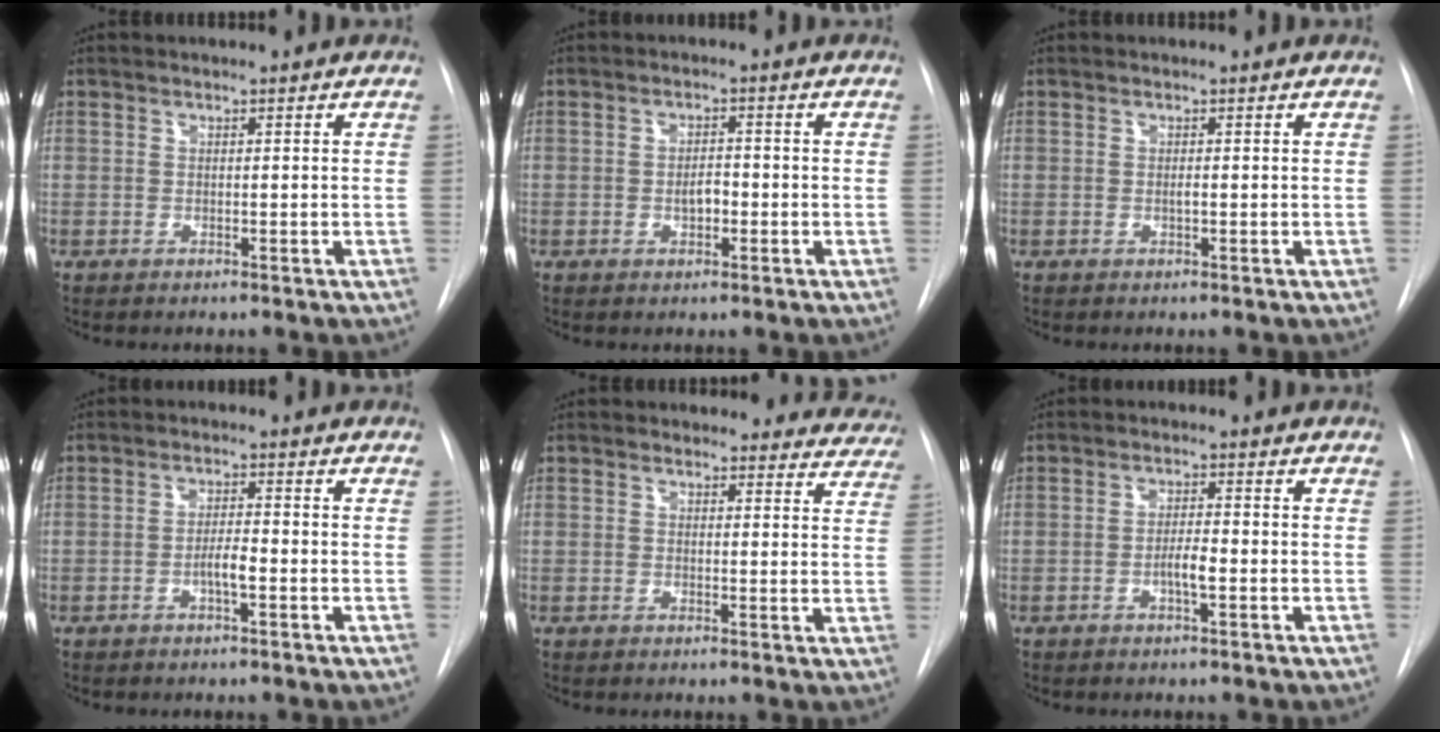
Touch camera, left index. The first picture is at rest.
{"total": 2.6, "force": [-1.3, 1.1, 1.9], "torque": [-0.029, -0.002, -0.019]}
{"total": 0.8, "force": [-0.7, -0.1, 0.3], "torque": [-0.005, -0.006, -0.012]}
{"total": 3.0, "force": [-1.7, 0.3, 2.4], "torque": [-0.041, -0.003, -0.030]}
{"total": 10.3, "force": [9.6, 3.7, -0.1], "torque": [0.057, -0.036, 0.062]}
{"total": 2.9, "force": [-1.6, 0.3, 2.4], "torque": [-0.042, -0.004, -0.027]}